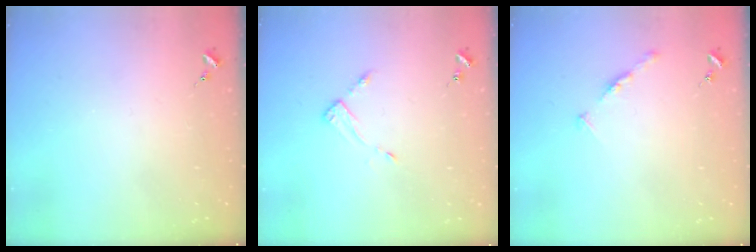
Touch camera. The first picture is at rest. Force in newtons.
{"total": 3.4, "press": 3.4, "slide": 0.4}
{"total": 4.8, "press": 4.7, "slide": 0.5}